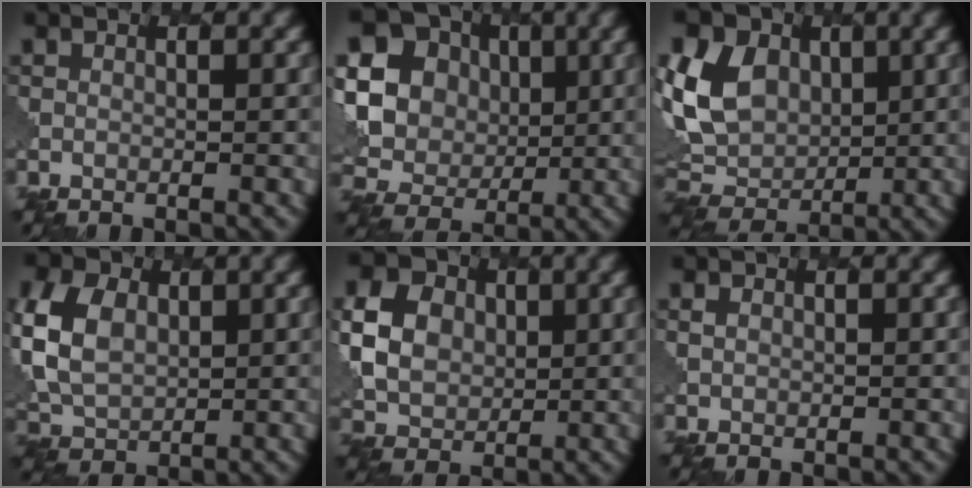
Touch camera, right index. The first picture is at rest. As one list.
[{"total": 14.2, "force": [3.3, 12.5, 5.9], "torque": [-0.168, 0.027, 0.045]}, {"total": 9.7, "force": [2.8, 7.2, 5.9], "torque": [-0.140, 0.016, 0.042]}, {"total": 6.8, "force": [1.5, 5.0, 4.4], "torque": [-0.117, 0.011, 0.017]}, {"total": 6.4, "force": [1.3, 5.2, 3.4], "torque": [-0.085, 0.012, 0.016]}, {"total": 0.7, "force": [0.5, 0.6, 0.1], "torque": [0.001, 0.003, 0.006]}]